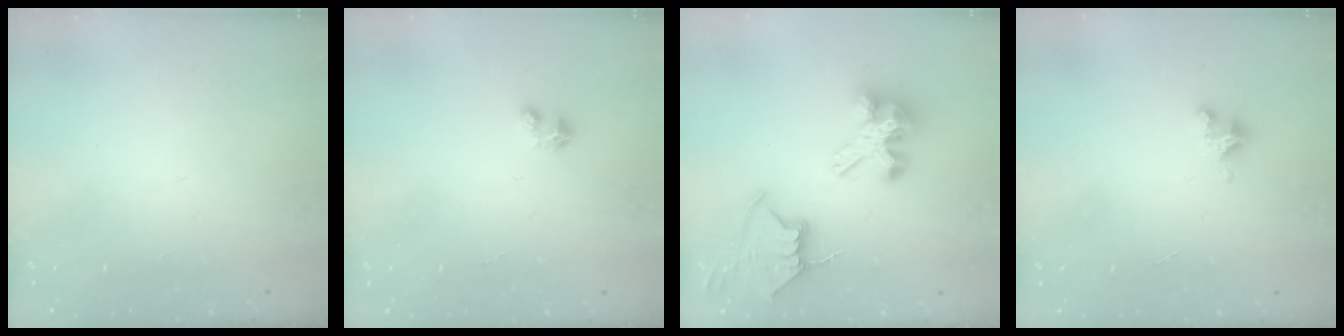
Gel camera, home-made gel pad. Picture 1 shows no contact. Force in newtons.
{"total": 2.8, "press": 2.8, "slide": 0.1}
{"total": 9.8, "press": 9.7, "slide": 1.2}
{"total": 3.1, "press": 3.1, "slide": 0.4}